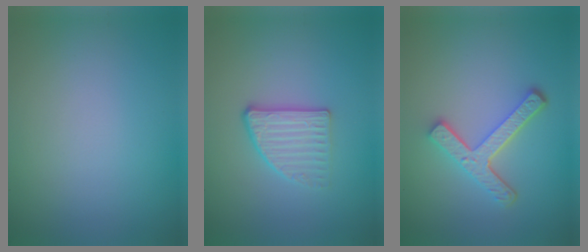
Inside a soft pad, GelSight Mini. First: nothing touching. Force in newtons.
{"total": 2.9, "press": 2.5, "slide": 1.4}
{"total": 4.3, "press": 3.3, "slide": 2.8}